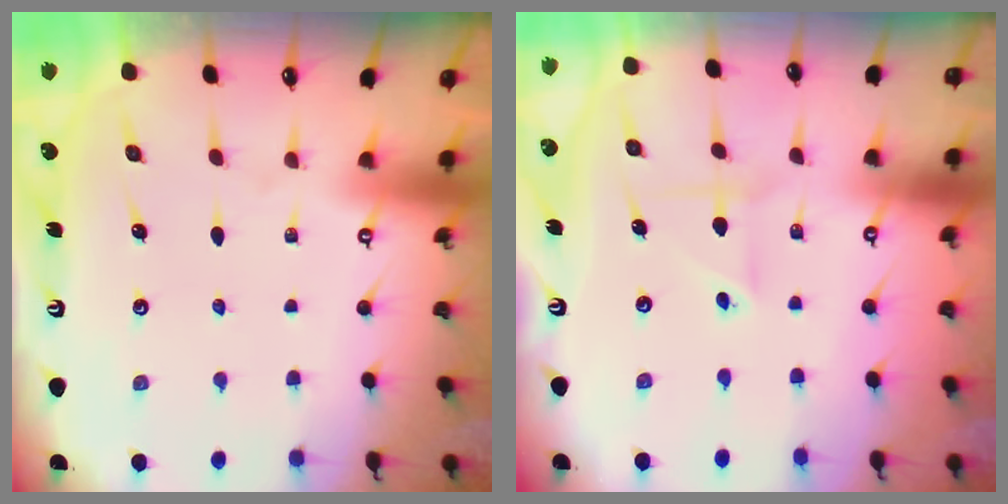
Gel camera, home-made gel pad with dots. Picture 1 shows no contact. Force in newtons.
{"total": 3.0, "press": 2.9, "slide": 0.7}